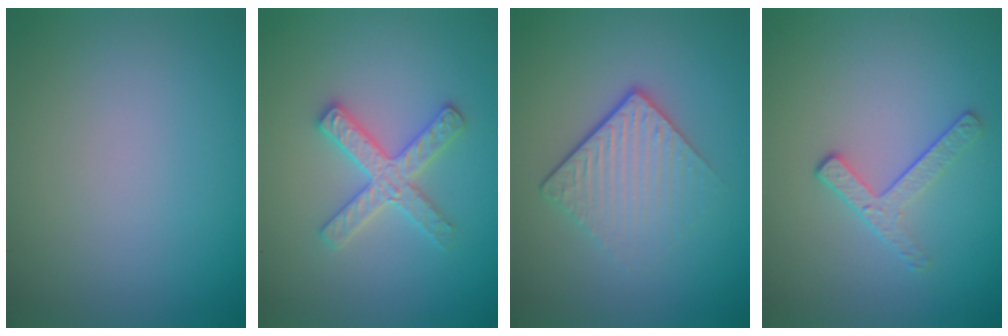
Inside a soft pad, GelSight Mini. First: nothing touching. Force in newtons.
{"total": 2.9, "press": 2.9, "slide": 0.5}
{"total": 4.4, "press": 2.7, "slide": 3.4}
{"total": 2.0, "press": 1.4, "slide": 1.5}